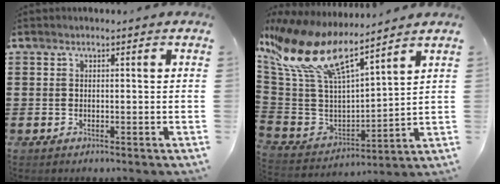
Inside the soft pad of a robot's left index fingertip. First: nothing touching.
{"total": 13.1, "force": [8.7, 3.8, 9.0], "torque": [-0.217, -0.055, 0.148]}